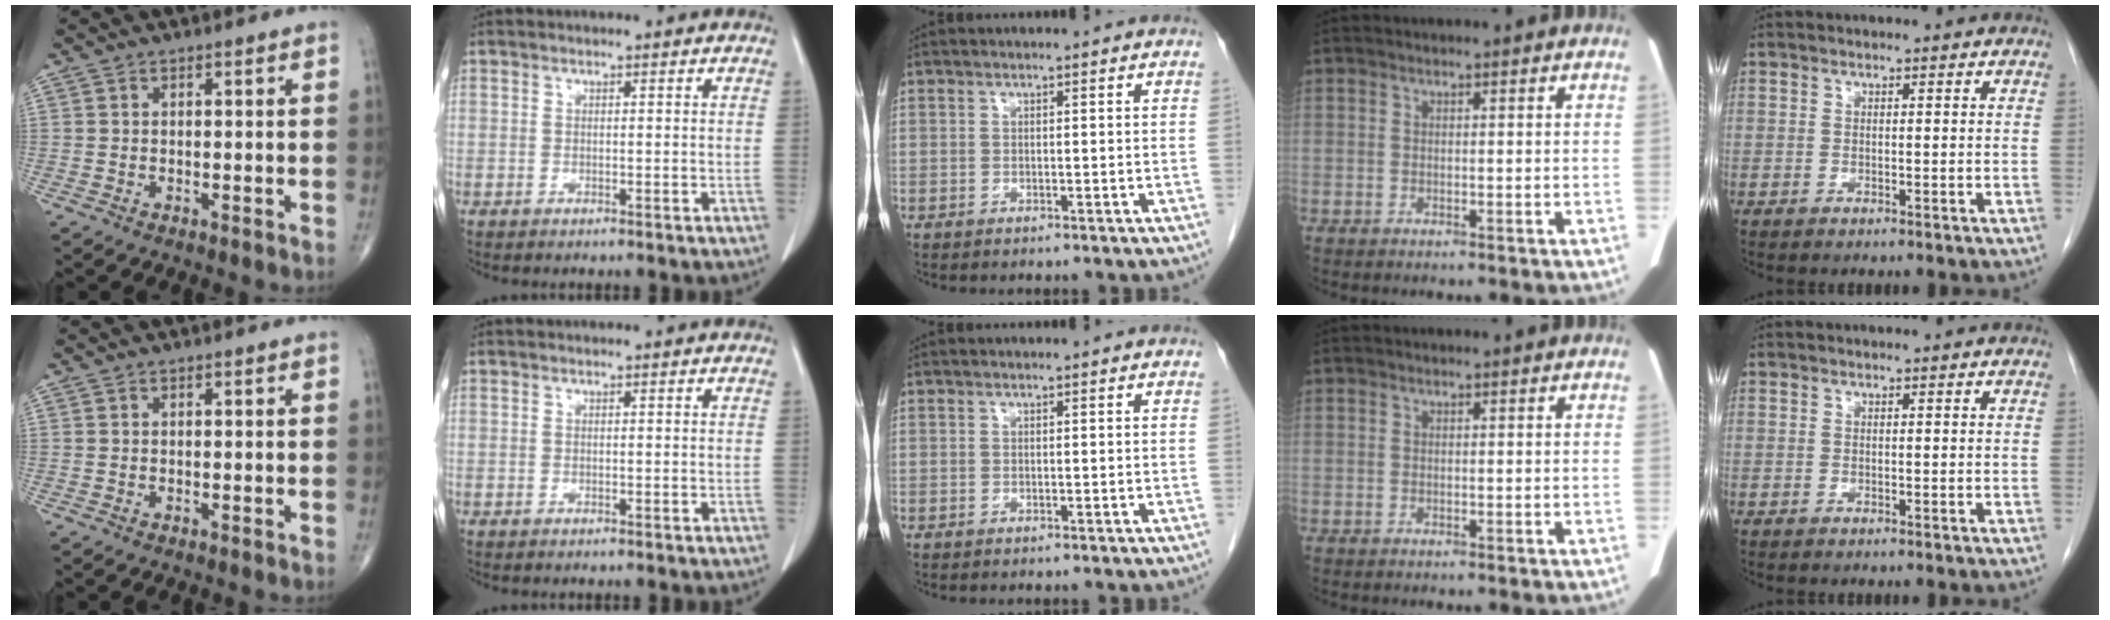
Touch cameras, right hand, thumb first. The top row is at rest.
{}